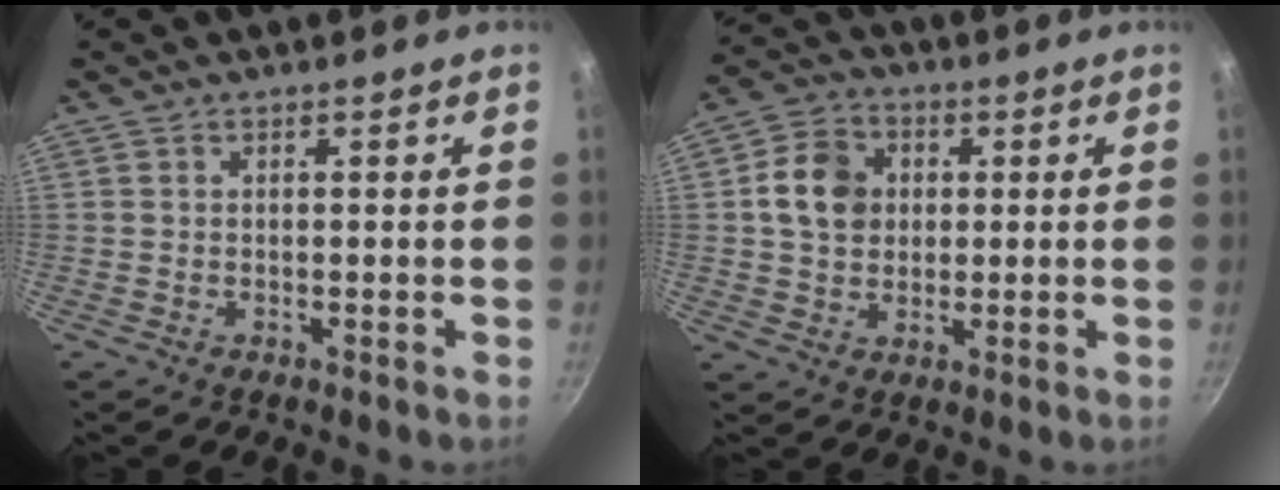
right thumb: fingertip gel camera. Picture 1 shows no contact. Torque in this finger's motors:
{"motor_torque": [1.00, 1.38, 1.01, 0.01, 0.09]}